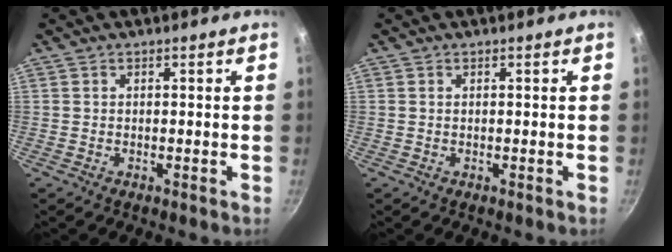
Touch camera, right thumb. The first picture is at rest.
{"total": 0.0}